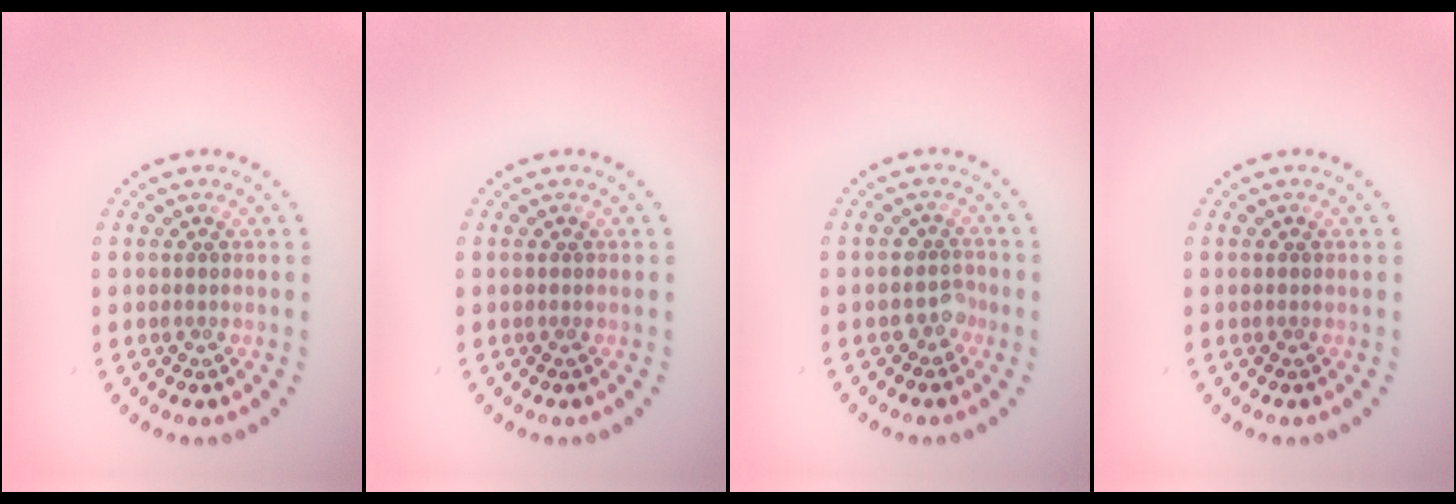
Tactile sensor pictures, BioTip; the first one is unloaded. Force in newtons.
{"total": 0.0}
{"total": 1.7, "press": 1.4, "slide": 1.0}
{"total": 0.0}